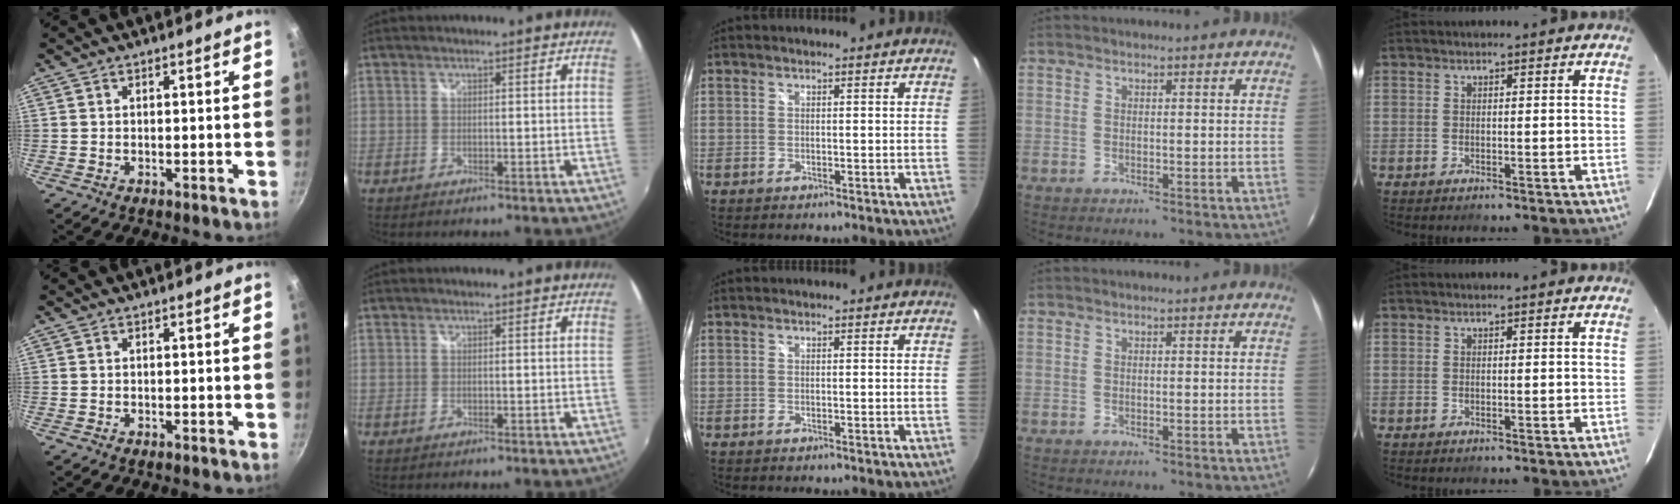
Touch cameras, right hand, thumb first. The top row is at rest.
{}